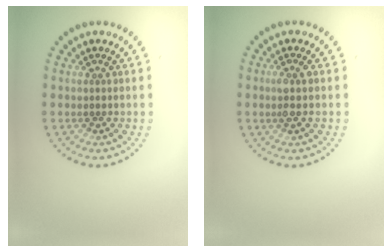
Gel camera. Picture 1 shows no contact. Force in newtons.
{"total": 1.7, "press": 1.5, "slide": 0.8}